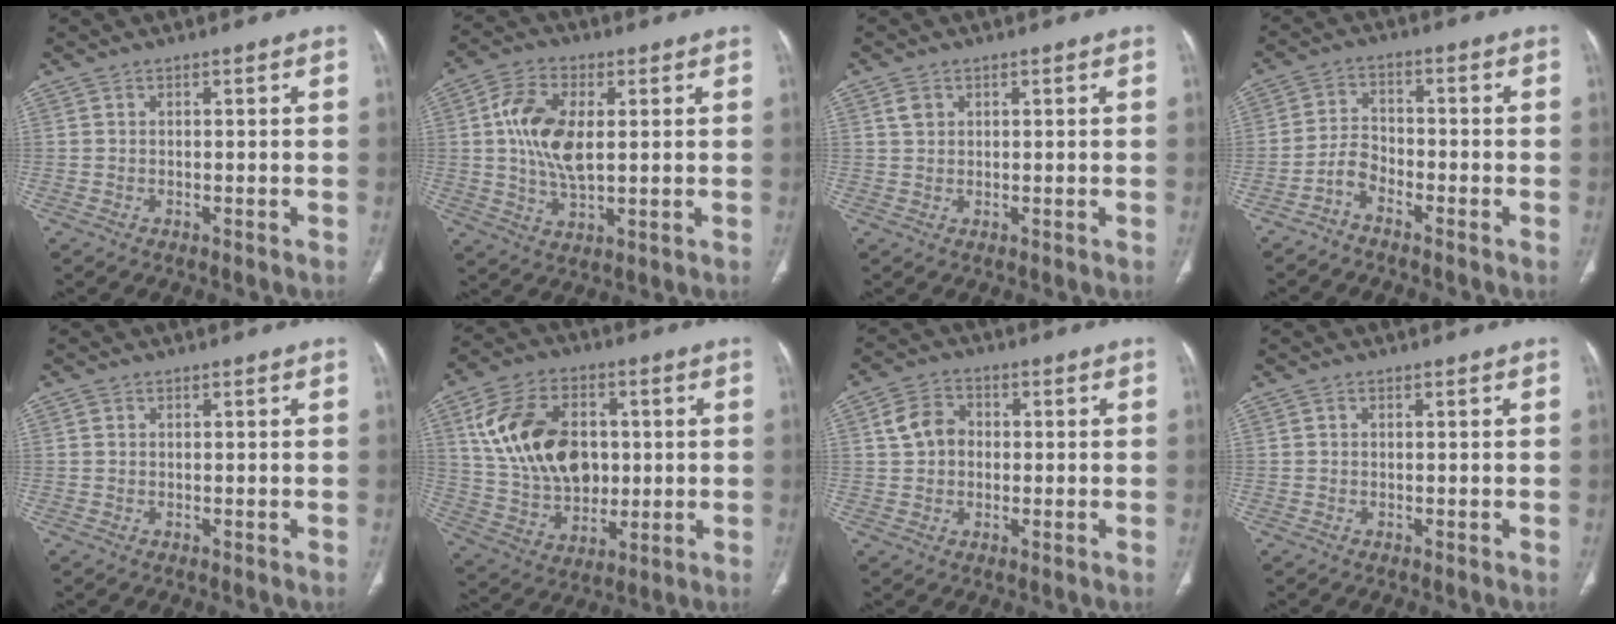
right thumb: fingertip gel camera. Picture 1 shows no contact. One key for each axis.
{"total": 11.5, "fx": 1.6, "fy": 6.1, "fz": 9.6, "tx": -0.185, "ty": -0.003, "tz": 0.031}
{"total": 2.1, "fx": 1.0, "fy": 1.6, "fz": 0.9, "tx": -0.012, "ty": 0.000, "tz": 0.021}
{"total": 4.5, "fx": -3.4, "fy": 2.1, "fz": 2.1, "tx": -0.035, "ty": 0.029, "tz": -0.076}
{"total": 0.0}
{"total": 19.7, "fx": 3.4, "fy": 13.6, "fz": 13.8, "tx": -0.218, "ty": -0.001, "tz": 0.071}
{"total": 6.1, "fx": 0.7, "fy": 5.0, "fz": 3.5, "tx": -0.052, "ty": 0.014, "tz": 0.006}
{"total": 0.0}